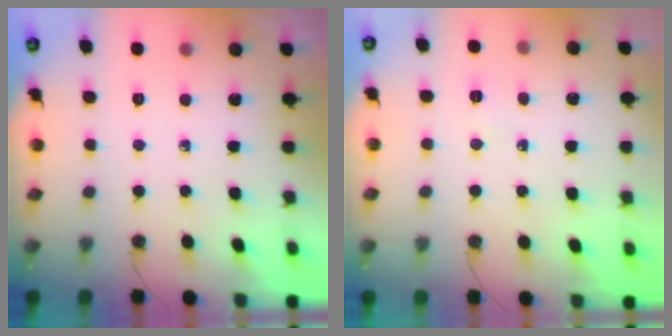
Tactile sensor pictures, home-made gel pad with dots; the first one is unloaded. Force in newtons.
{"total": 2.6, "press": 2.4, "slide": 0.9}